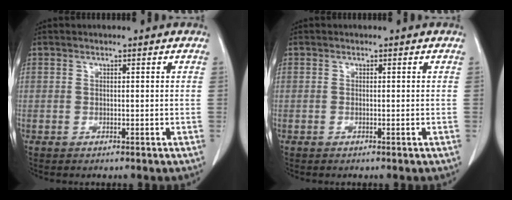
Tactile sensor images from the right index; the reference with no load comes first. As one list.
[{"total": 0.0}]